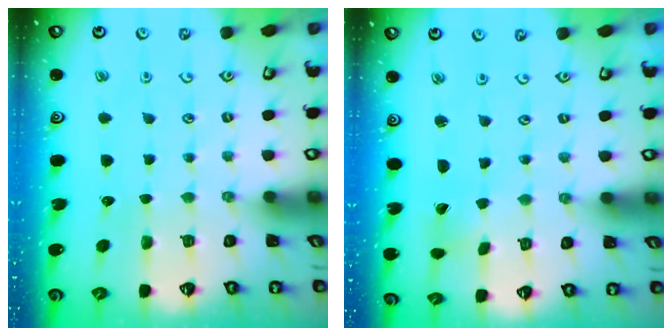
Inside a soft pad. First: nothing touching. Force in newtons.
{"total": 0.0}